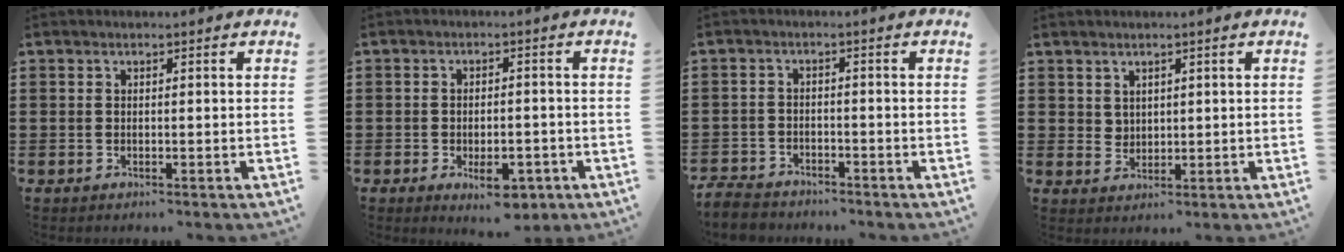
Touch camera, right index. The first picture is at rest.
{"total": 5.4, "force": [-2.7, 2.4, 4.1], "torque": [-0.056, 0.003, -0.046]}
{"total": 2.9, "force": [-2.8, 0.6, 0.0], "torque": [-0.007, 0.002, -0.060]}
{"total": 2.4, "force": [1.8, 1.6, 0.2], "torque": [-0.010, 0.006, 0.036]}